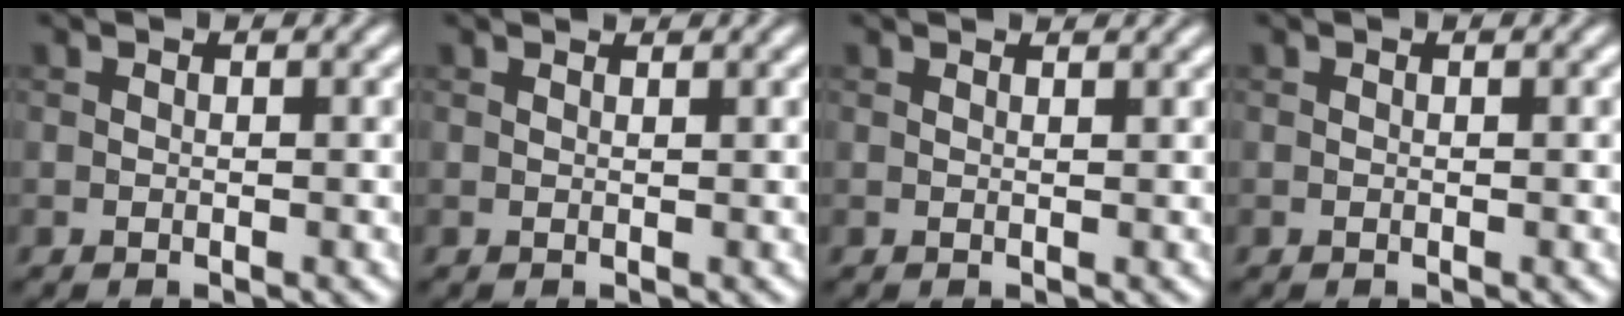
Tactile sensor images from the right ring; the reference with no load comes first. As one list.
[{"total": 0.7, "force": [0.7, 0.0, 0.1], "torque": [-0.005, -0.004, 0.009]}, {"total": 1.6, "force": [1.5, 0.3, 0.5], "torque": [-0.010, -0.002, 0.012]}, {"total": 0.0}]